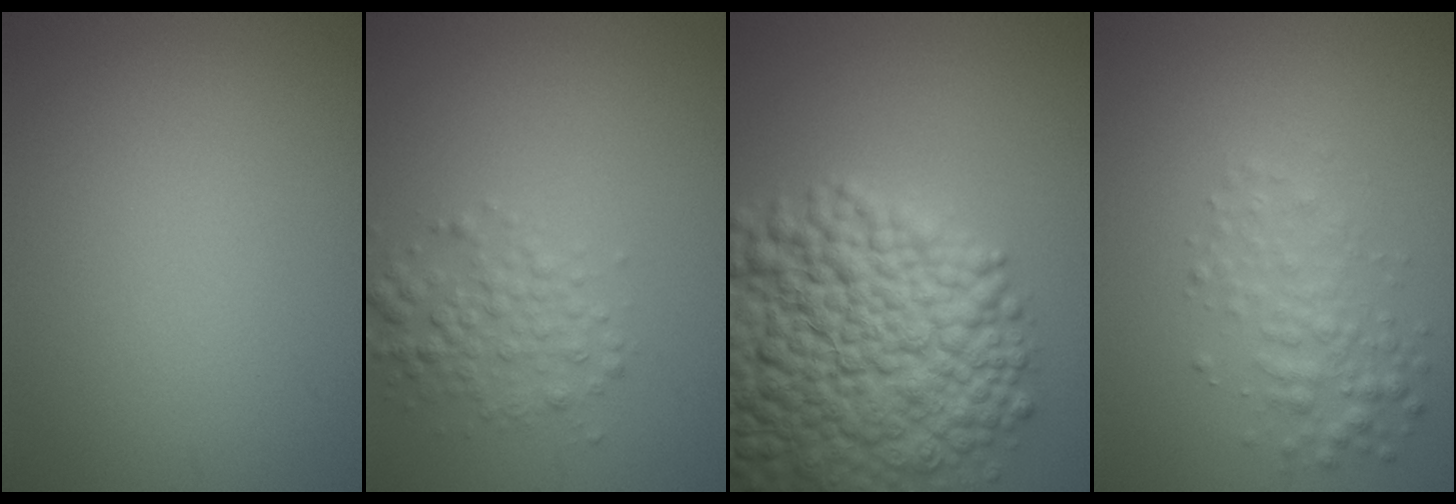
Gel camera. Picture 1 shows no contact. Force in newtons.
{"total": 2.7, "press": 2.7, "slide": 0.0}
{"total": 14.1, "press": 14.1, "slide": 0.6}
{"total": 2.6, "press": 2.6, "slide": 0.0}